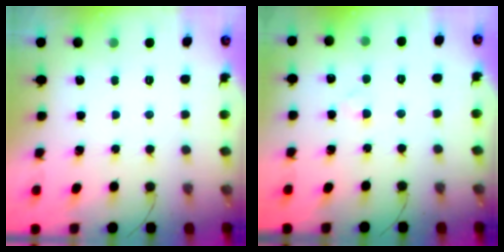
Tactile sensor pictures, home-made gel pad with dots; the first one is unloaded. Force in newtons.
{"total": 1.5, "press": 1.3, "slide": 0.8}